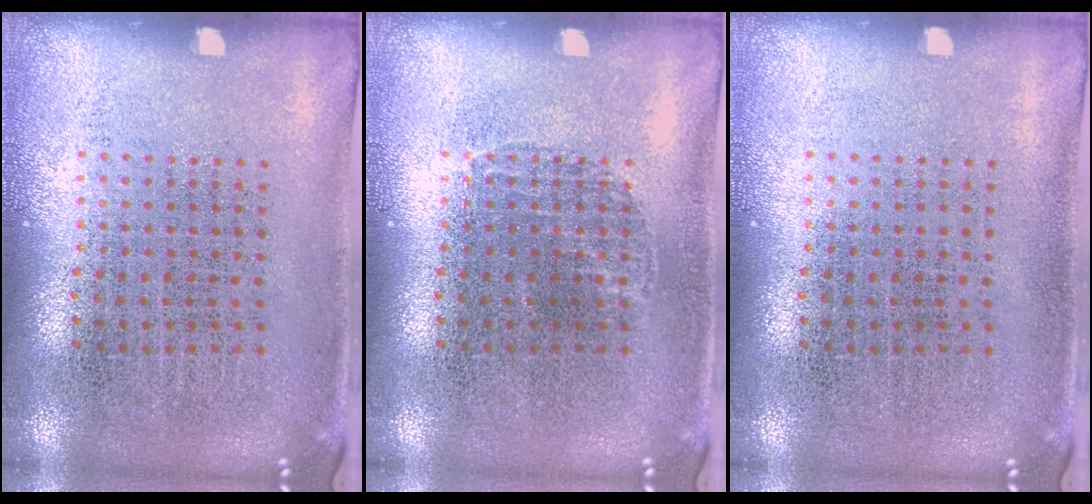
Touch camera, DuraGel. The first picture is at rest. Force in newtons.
{"total": 0.5, "press": 0.5, "slide": 0.1}
{"total": 0.0}